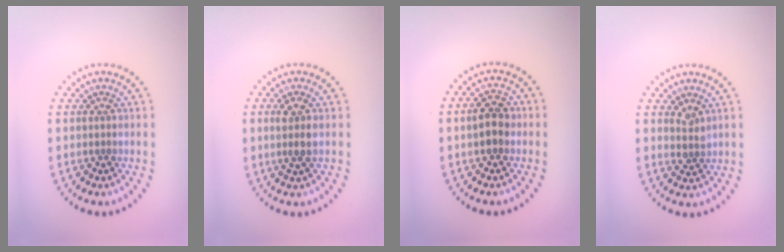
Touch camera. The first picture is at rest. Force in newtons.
{"total": 2.0, "press": 1.8, "slide": 0.9}
{"total": 2.5, "press": 2.5, "slide": 0.3}
{"total": 1.4, "press": 1.1, "slide": 0.8}